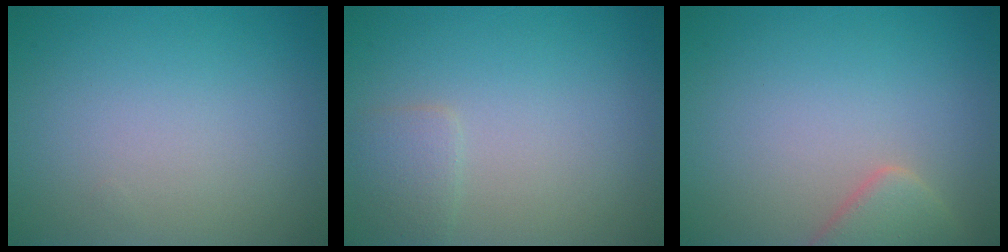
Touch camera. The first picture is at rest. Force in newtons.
{"total": 1.5, "press": 1.5, "slide": 0.0}
{"total": 2.9, "press": 2.8, "slide": 0.3}